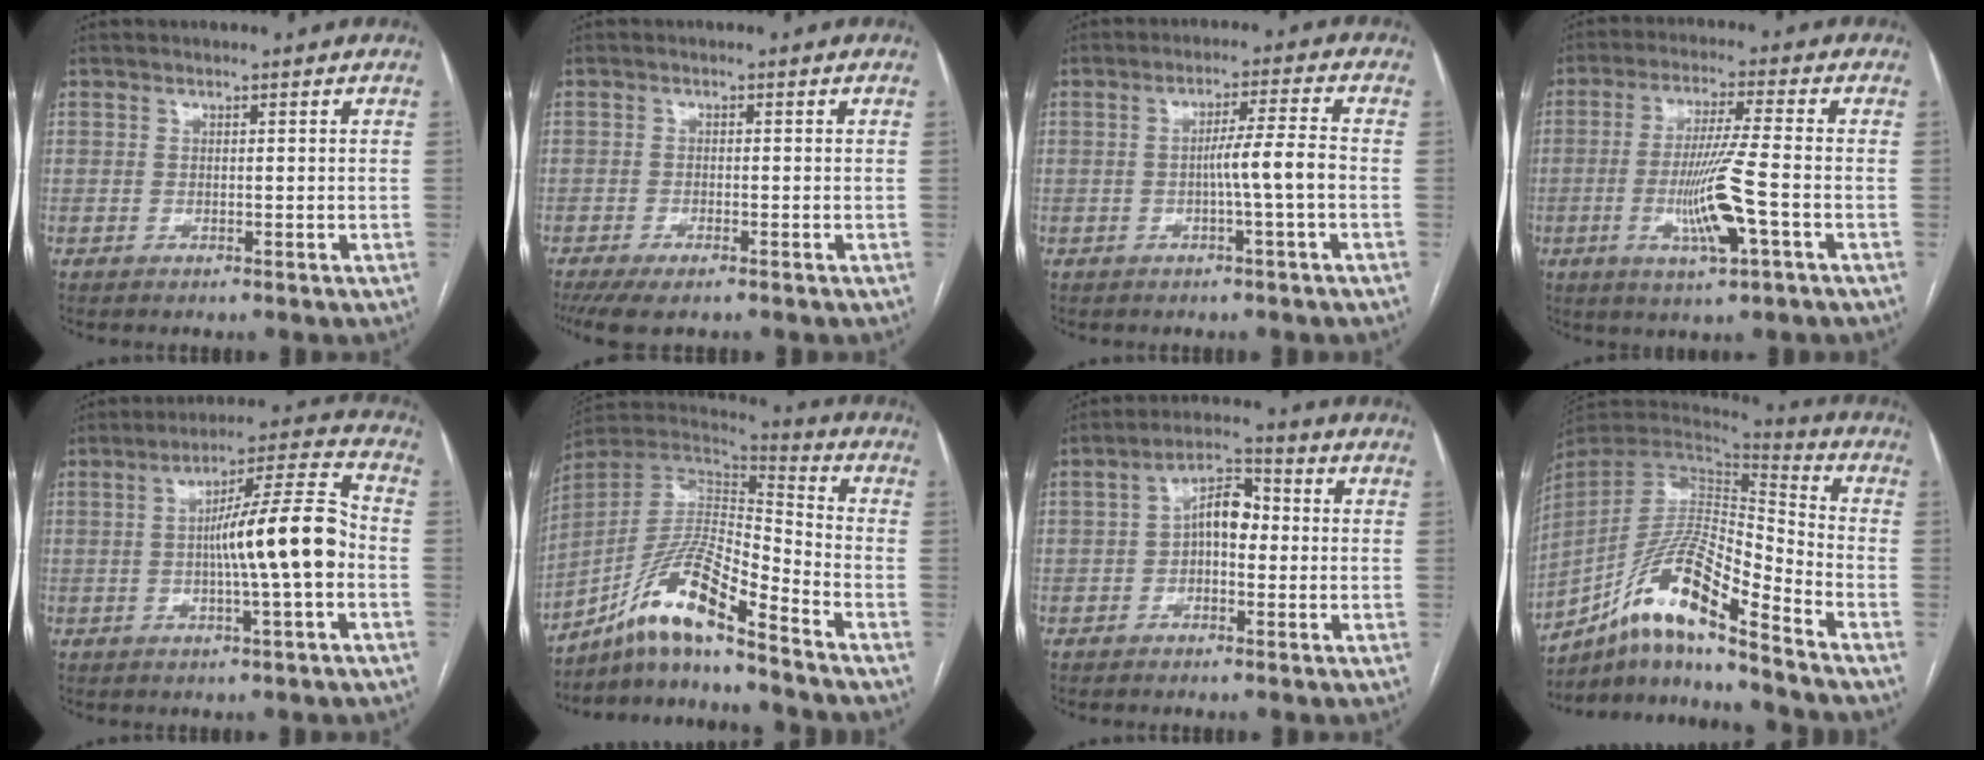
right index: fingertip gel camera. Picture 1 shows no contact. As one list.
[{"total": 5.7, "force": [-4.5, 1.1, 3.3], "torque": [-0.052, -0.009, -0.072]}, {"total": 5.2, "force": [-1.2, -0.8, 5.0], "torque": [-0.079, 0.009, -0.019]}, {"total": 10.2, "force": [-2.9, -0.2, 9.8], "torque": [-0.191, -0.012, -0.054]}, {"total": 12.4, "force": [-1.4, 0.3, 12.3], "torque": [-0.197, 0.020, -0.026]}, {"total": 14.0, "force": [-10.1, 0.9, 9.6], "torque": [-0.187, 0.016, -0.186]}, {"total": 6.3, "force": [-0.2, 3.1, 5.4], "torque": [-0.094, 0.030, -0.010]}, {"total": 16.9, "force": [-11.5, 1.4, 12.3], "torque": [-0.249, 0.003, -0.210]}]